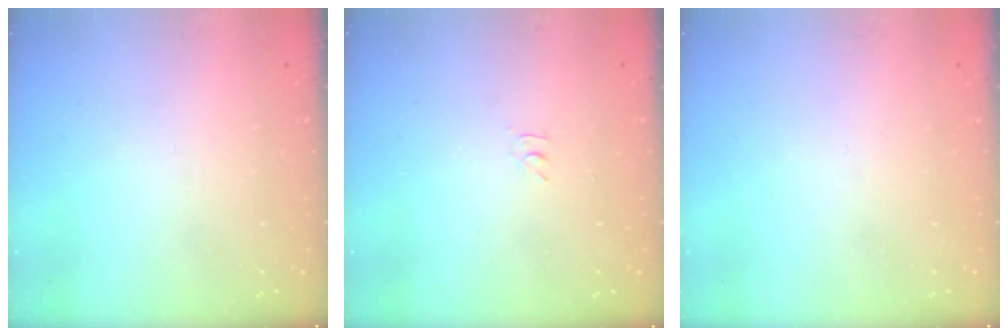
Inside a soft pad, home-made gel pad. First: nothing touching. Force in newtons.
{"total": 2.8, "press": 2.8, "slide": 0.4}
{"total": 1.5, "press": 1.5, "slide": 0.1}